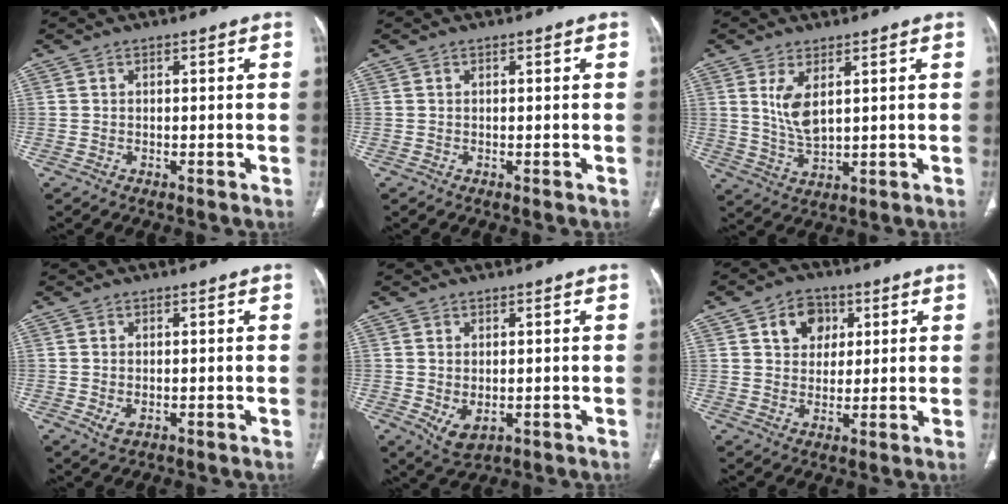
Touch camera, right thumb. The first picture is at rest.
{"total": 0.0}
{"total": 6.3, "force": [2.3, 2.7, 5.3], "torque": [-0.102, -0.019, 0.060]}
{"total": 2.1, "force": [-0.3, 1.3, 1.6], "torque": [-0.033, -0.003, 0.000]}
{"total": 4.5, "force": [-0.7, 2.8, 3.5], "torque": [-0.058, -0.008, 0.005]}
{"total": 7.5, "force": [2.9, 5.9, 3.6], "torque": [-0.021, -0.007, 0.045]}